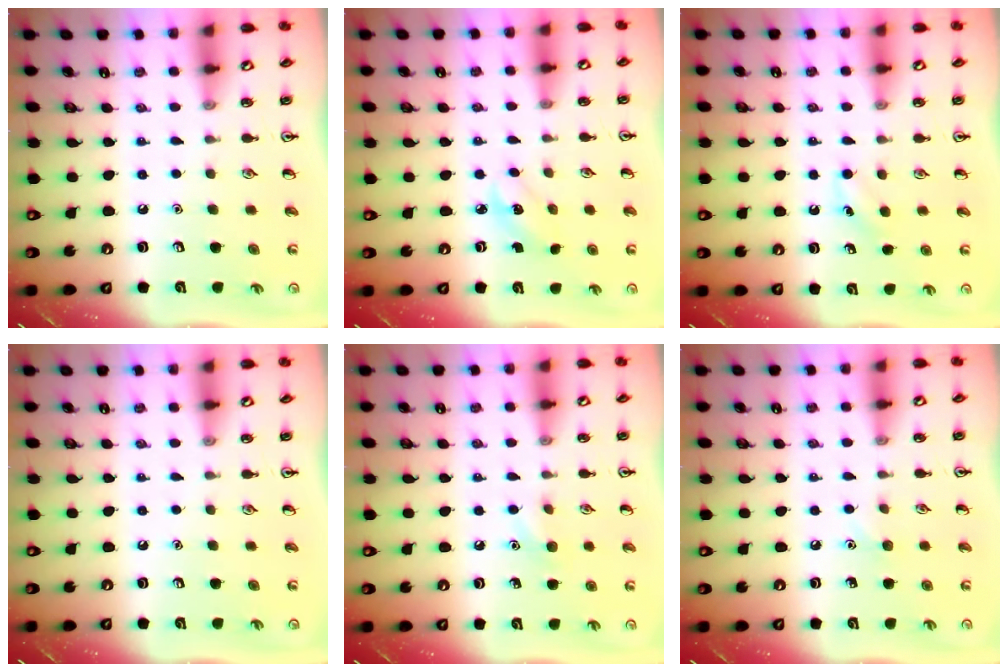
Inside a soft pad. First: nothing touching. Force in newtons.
{"total": 2.7, "press": 2.6, "slide": 0.7}
{"total": 3.4, "press": 3.2, "slide": 1.1}
{"total": 0.0}
{"total": 5.7, "press": 5.5, "slide": 1.7}
{"total": 4.7, "press": 4.4, "slide": 1.5}